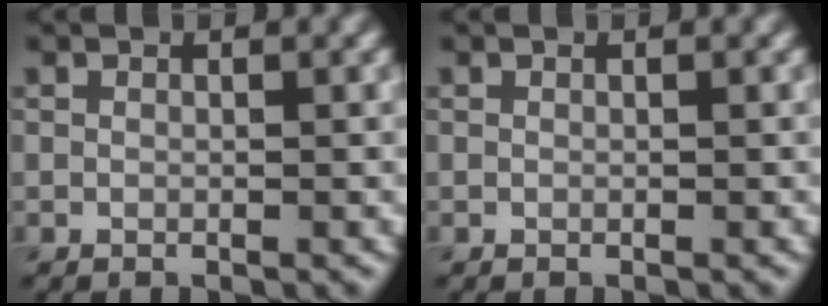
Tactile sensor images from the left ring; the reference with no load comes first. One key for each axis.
{"total": 0.0}